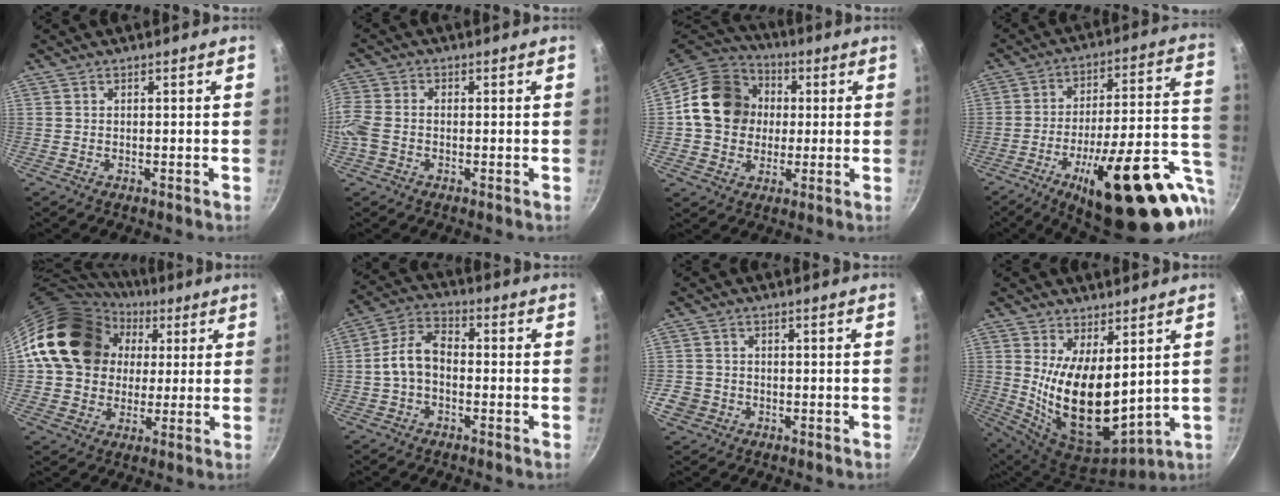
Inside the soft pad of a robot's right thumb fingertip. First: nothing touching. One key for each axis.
{"total": 6.2, "fx": -1.4, "fy": 4.4, "fz": 4.2, "tx": -0.099, "ty": 0.006, "tz": -0.042}
{"total": 16.6, "fx": 1.6, "fy": 14.1, "fz": 8.6, "tx": -0.118, "ty": 0.026, "tz": 0.016}
{"total": 29.0, "fx": -10.4, "fy": 9.6, "fz": 25.3, "tx": -0.315, "ty": 0.023, "tz": -0.142}
{"total": 19.9, "fx": 4.8, "fy": 16.4, "fz": 10.2, "tx": -0.153, "ty": 0.029, "tz": 0.083}
{"total": 7.9, "fx": -1.2, "fy": 5.1, "fz": 5.8, "tx": -0.103, "ty": 0.033, "tz": -0.035}
{"total": 3.9, "fx": -1.2, "fy": 3.4, "fz": 1.5, "tx": -0.028, "ty": 0.010, "tz": -0.021}
{"total": 16.3, "fx": 2.9, "fy": 8.1, "fz": 13.9, "tx": -0.230, "ty": -0.051, "tz": 0.075}